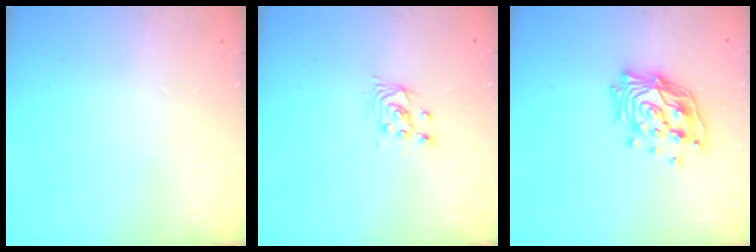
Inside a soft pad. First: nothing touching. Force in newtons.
{"total": 2.6, "press": 2.6, "slide": 0.1}
{"total": 16.0, "press": 15.8, "slide": 2.3}